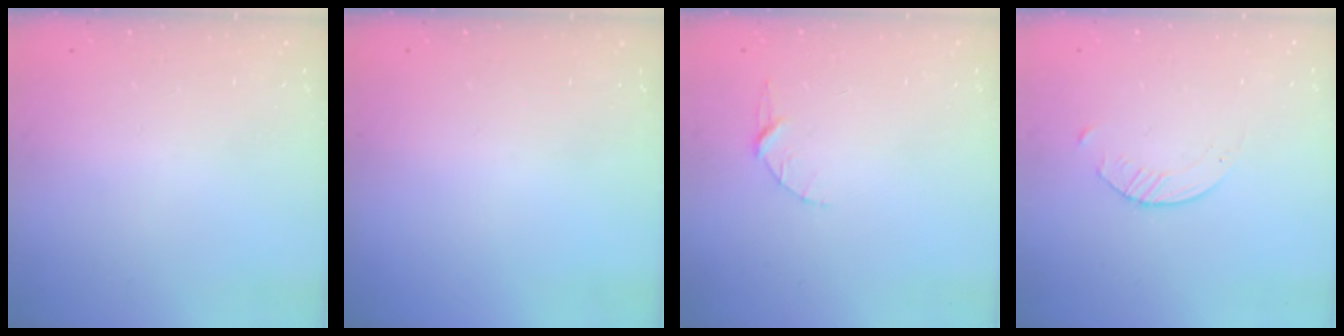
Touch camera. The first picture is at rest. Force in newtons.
{"total": 0.0}
{"total": 3.4, "press": 3.3, "slide": 0.4}
{"total": 2.8, "press": 2.7, "slide": 0.3}